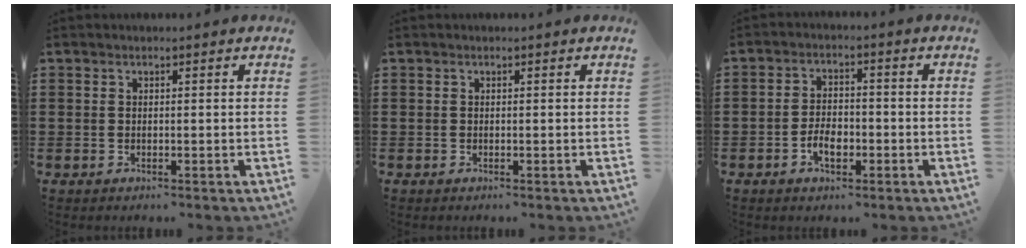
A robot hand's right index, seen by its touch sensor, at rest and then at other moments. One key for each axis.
{"total": 0.0}
{"total": 4.2, "fx": -1.7, "fy": 2.4, "fz": 3.0, "tx": -0.054, "ty": -0.001, "tz": -0.034}